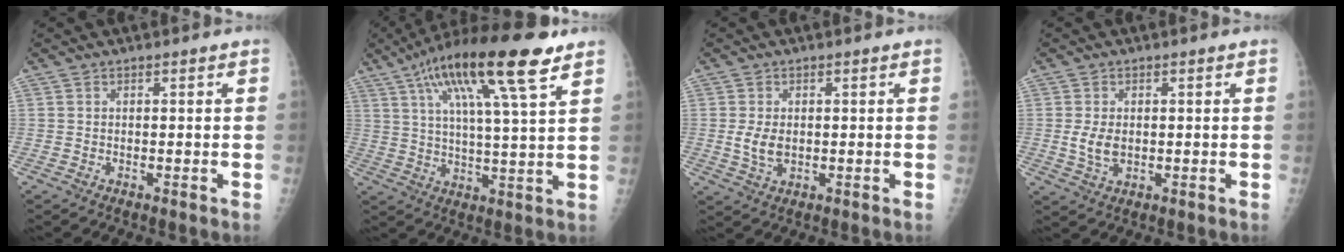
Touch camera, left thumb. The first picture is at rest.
{"total": 19.7, "force": [10.3, 3.8, 16.3], "torque": [-0.274, -0.005, 0.170]}
{"total": 4.2, "force": [0.0, 2.6, 3.2], "torque": [-0.063, -0.007, 0.005]}
{"total": 4.3, "force": [0.0, 2.7, 3.3], "torque": [-0.064, -0.007, 0.005]}